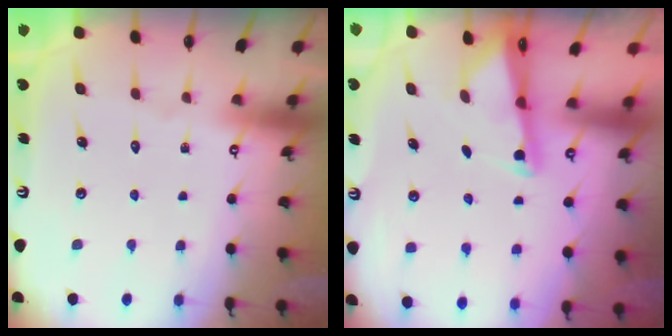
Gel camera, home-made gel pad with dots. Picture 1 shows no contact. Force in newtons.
{"total": 2.1, "press": 2.0, "slide": 0.4}